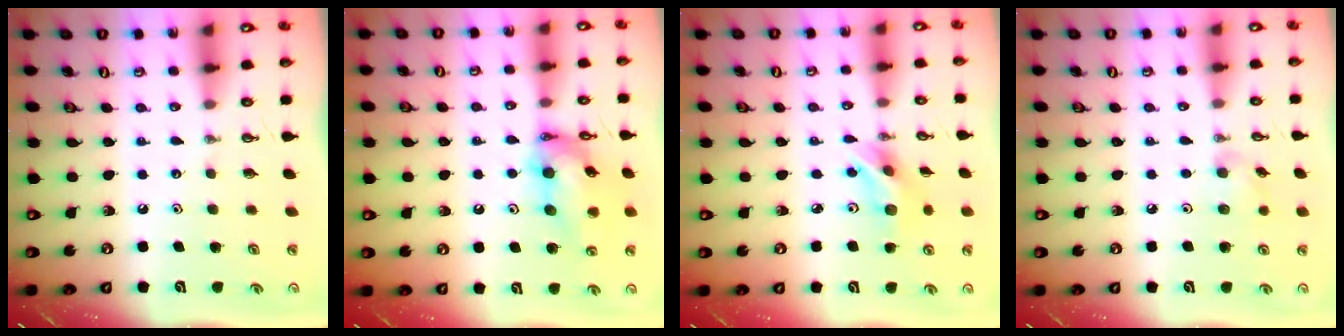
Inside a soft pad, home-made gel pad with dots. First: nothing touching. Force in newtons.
{"total": 15.5, "press": 15.4, "slide": 1.7}
{"total": 10.7, "press": 10.1, "slide": 3.6}
{"total": 6.1, "press": 6.0, "slide": 1.0}